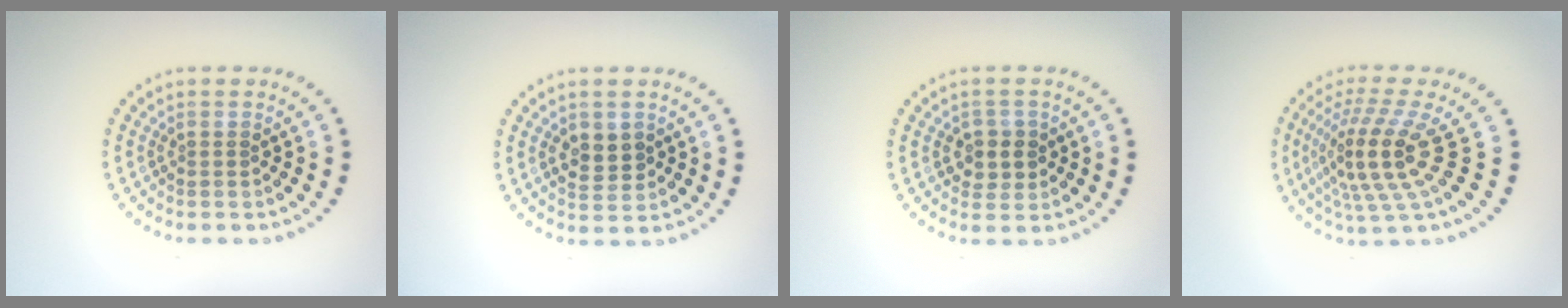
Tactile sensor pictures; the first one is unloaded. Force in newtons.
{"total": 2.4, "press": 2.4, "slide": 0.3}
{"total": 2.4, "press": 2.3, "slide": 0.8}
{"total": 5.4, "press": 3.9, "slide": 3.7}